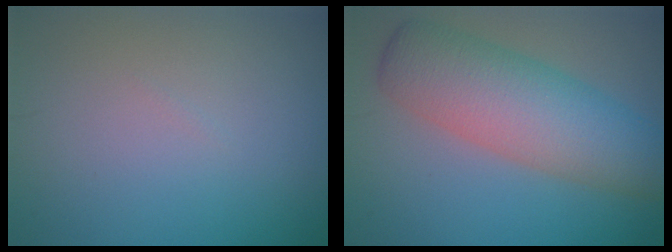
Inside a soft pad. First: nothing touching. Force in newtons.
{"total": 7.6, "press": 7.6, "slide": 0.2}